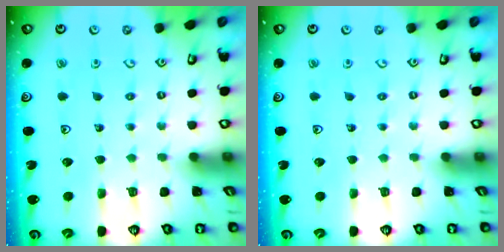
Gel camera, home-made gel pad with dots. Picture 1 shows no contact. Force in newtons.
{"total": 0.0}